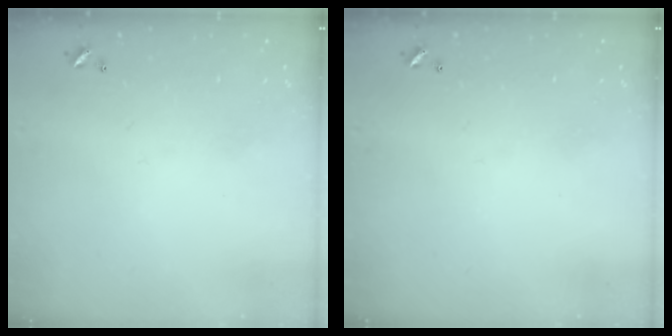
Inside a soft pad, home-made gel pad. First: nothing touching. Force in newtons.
{"total": 0.0}